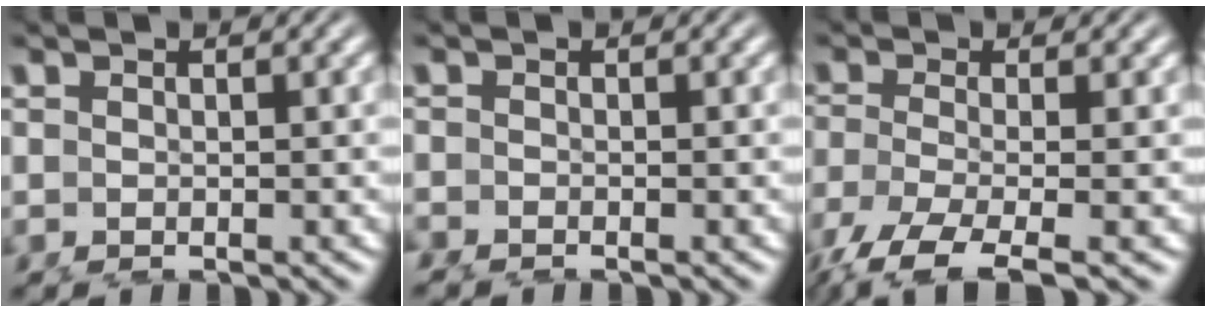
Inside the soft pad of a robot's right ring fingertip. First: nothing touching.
{"total": 1.2, "force": [-1.2, 0.3, 0.0], "torque": [0.001, -0.007, -0.020]}
{"total": 8.2, "force": [-6.2, 2.9, 4.5], "torque": [-0.102, -0.052, -0.072]}